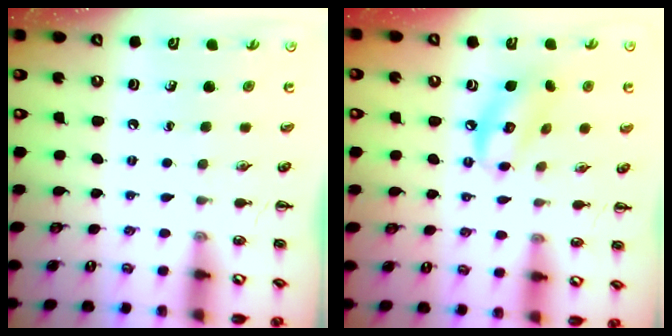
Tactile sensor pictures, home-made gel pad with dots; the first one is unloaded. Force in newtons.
{"total": 9.2, "press": 9.2, "slide": 0.9}